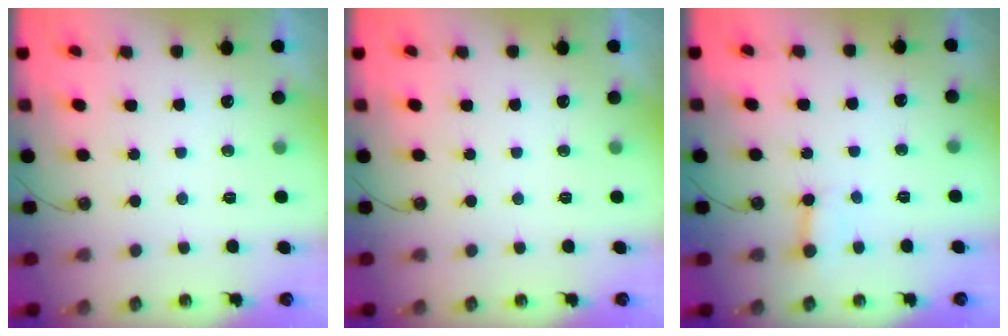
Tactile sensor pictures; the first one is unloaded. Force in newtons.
{"total": 0.0}
{"total": 2.8, "press": 2.8, "slide": 0.4}